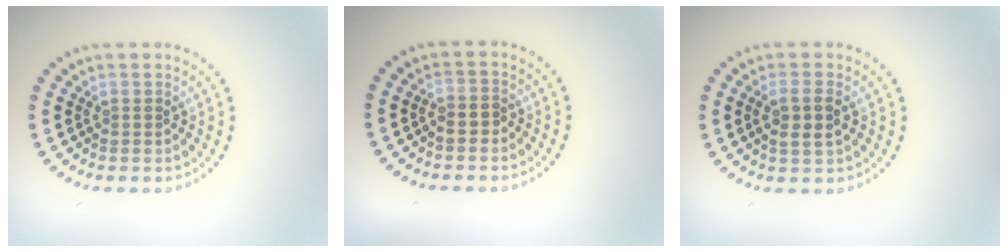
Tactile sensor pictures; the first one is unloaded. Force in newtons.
{"total": 1.1, "press": 1.0, "slide": 0.5}
{"total": 2.4, "press": 2.3, "slide": 0.8}